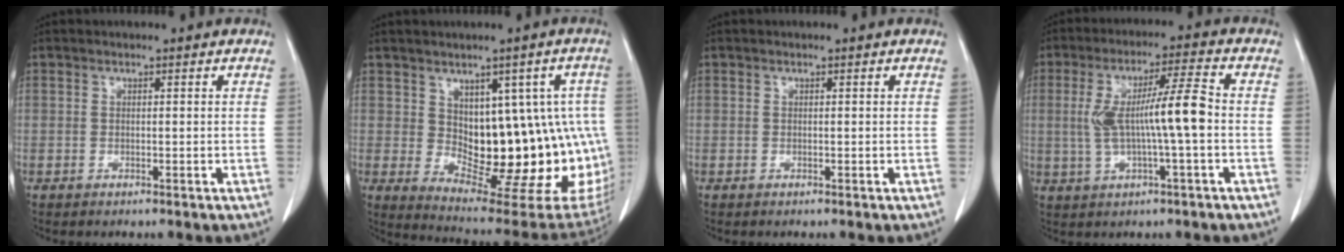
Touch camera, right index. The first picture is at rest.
{"total": 18.0, "force": [0.4, 8.8, 15.7], "torque": [-0.150, 0.013, 0.031]}
{"total": 0.0}
{"total": 9.7, "force": [-0.4, 0.4, 9.7], "torque": [-0.185, 0.017, -0.008]}